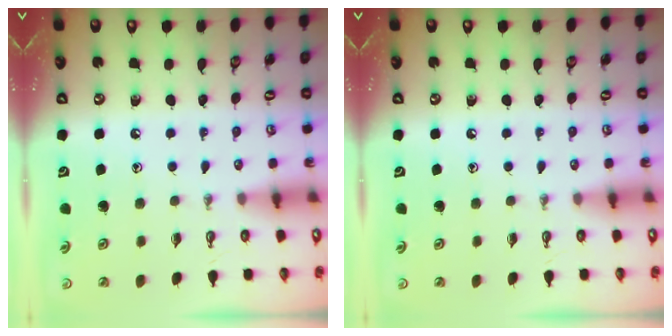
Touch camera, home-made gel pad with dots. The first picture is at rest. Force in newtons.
{"total": 0.0}